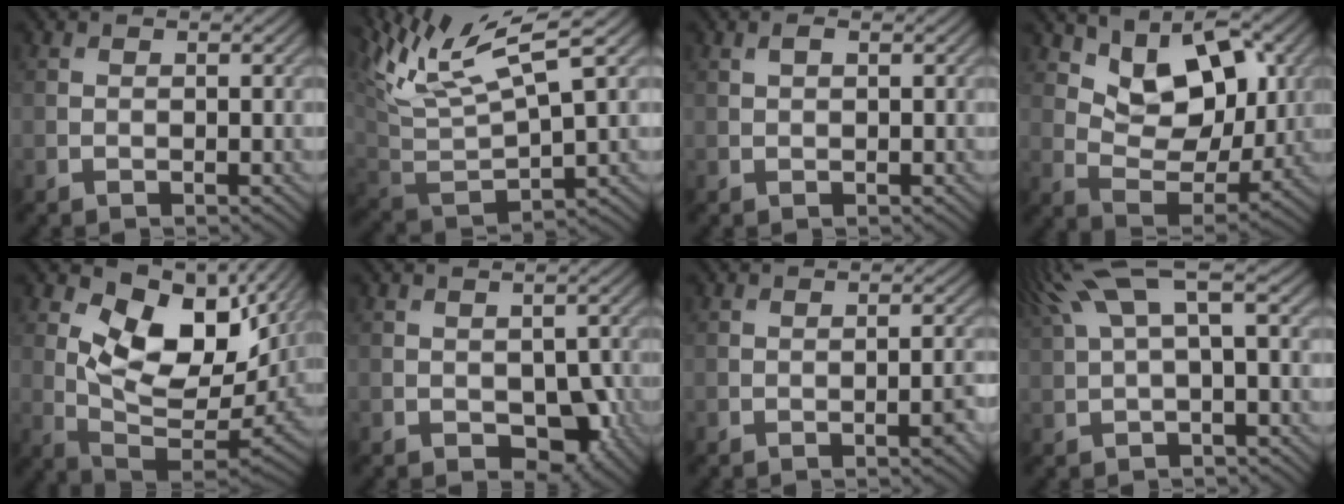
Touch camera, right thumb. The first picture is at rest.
{"total": 12.2, "force": [7.6, 3.2, 9.0], "torque": [-0.206, 0.016, 0.147]}
{"total": 1.0, "force": [0.5, 0.4, 0.8], "torque": [-0.021, 0.002, 0.010]}
{"total": 10.7, "force": [5.0, 6.0, 7.2], "torque": [-0.142, -0.013, 0.086]}
{"total": 14.2, "force": [4.8, 7.4, 11.1], "torque": [-0.194, -0.017, 0.093]}
{"total": 5.3, "force": [-1.8, 3.3, 3.8], "torque": [-0.052, -0.017, -0.019]}
{"total": 2.2, "force": [-0.8, 0.4, 2.0], "torque": [-0.027, 0.005, -0.013]}
{"total": 8.0, "force": [3.1, 2.1, 7.1], "torque": [-0.145, 0.032, 0.061]}